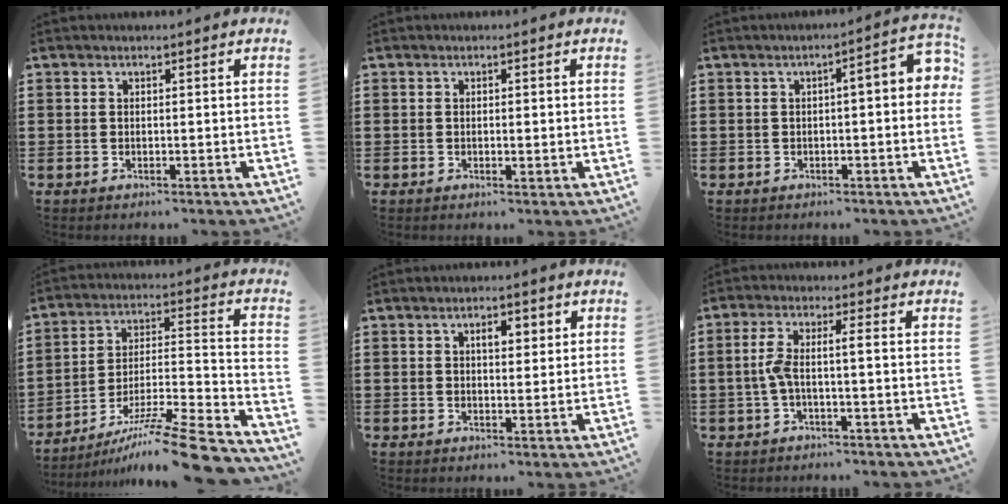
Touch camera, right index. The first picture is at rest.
{"total": 0.6, "force": [-0.1, 0.2, 0.6], "torque": [-0.014, -0.003, -0.001]}
{"total": 3.9, "force": [-0.2, 0.8, 3.8], "torque": [-0.061, 0.002, -0.009]}
{"total": 11.7, "force": [-9.5, 0.2, 6.8], "torque": [-0.096, 0.019, -0.181]}
{"total": 3.0, "force": [0.9, 1.3, 2.5], "torque": [-0.035, 0.003, 0.008]}
{"total": 4.0, "force": [-1.0, 0.3, 3.9], "torque": [-0.088, -0.006, -0.026]}